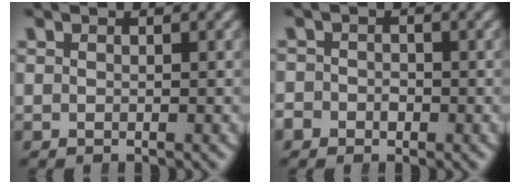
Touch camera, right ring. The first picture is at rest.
{"total": 1.4, "force": [-0.9, 1.0, -0.5], "torque": [0.015, -0.003, -0.021]}